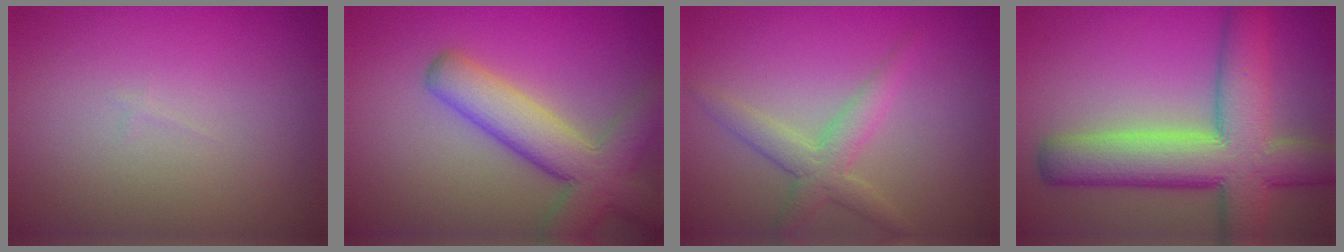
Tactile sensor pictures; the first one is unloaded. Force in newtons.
{"total": 7.3, "press": 7.2, "slide": 0.4}
{"total": 3.0, "press": 3.0, "slide": 0.3}
{"total": 10.4, "press": 10.4, "slide": 0.6}